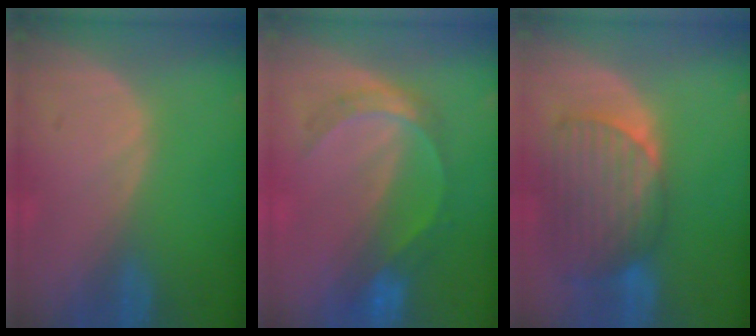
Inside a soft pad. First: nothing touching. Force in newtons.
{"total": 5.8, "press": 5.1, "slide": 2.7}
{"total": 9.3, "press": 8.3, "slide": 4.2}